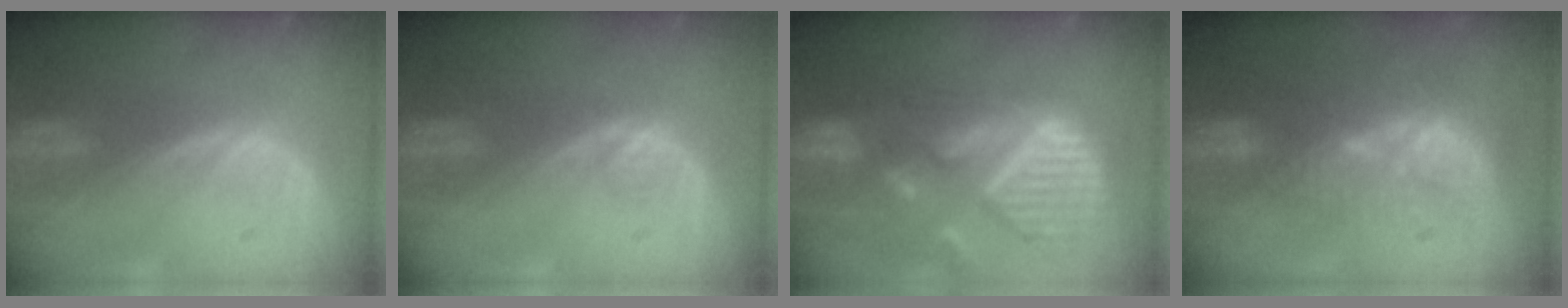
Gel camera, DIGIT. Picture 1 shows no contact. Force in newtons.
{"total": 1.2, "press": 1.2, "slide": 0.2}
{"total": 13.0, "press": 11.0, "slide": 7.0}
{"total": 10.2, "press": 8.8, "slide": 5.0}